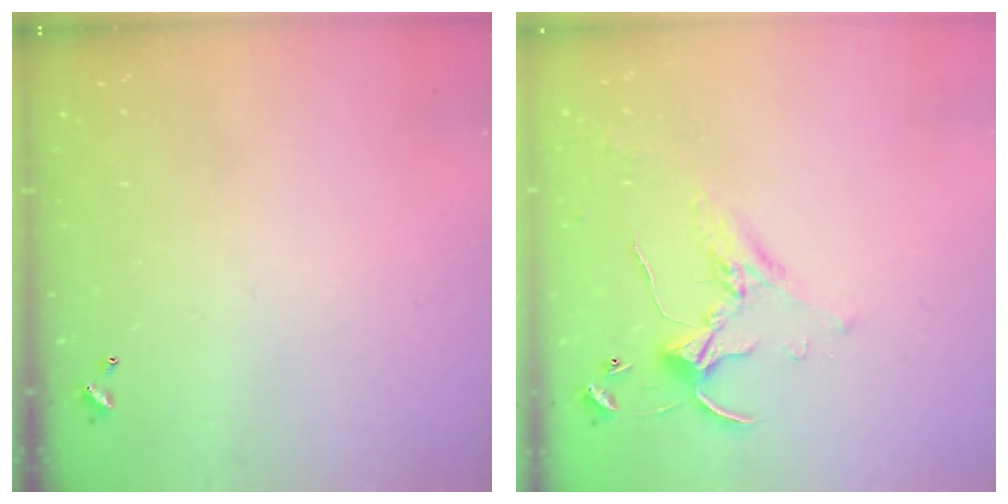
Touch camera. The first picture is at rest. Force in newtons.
{"total": 1.5, "press": 1.5, "slide": 0.3}